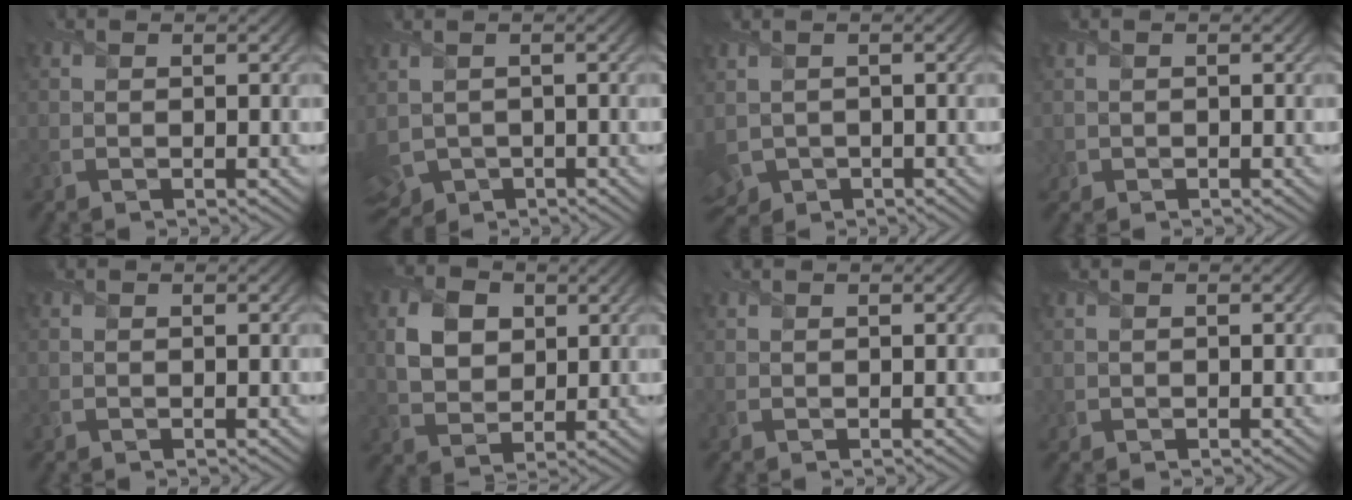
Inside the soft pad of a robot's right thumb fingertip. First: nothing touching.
{"total": 5.5, "force": [-1.8, 3.6, 3.7], "torque": [-0.106, -0.027, -0.024]}
{"total": 4.5, "force": [-1.3, 3.4, 2.7], "torque": [-0.081, -0.025, -0.017]}
{"total": 1.2, "force": [-0.3, 1.2, 0.1], "torque": [-0.001, -0.008, -0.008]}
{"total": 0.0}
{"total": 6.3, "force": [1.9, 4.6, 3.7], "torque": [-0.091, 0.002, 0.032]}
{"total": 0.0}
{"total": 0.8, "force": [-0.1, 0.7, 0.0], "torque": [0.001, -0.006, -0.003]}